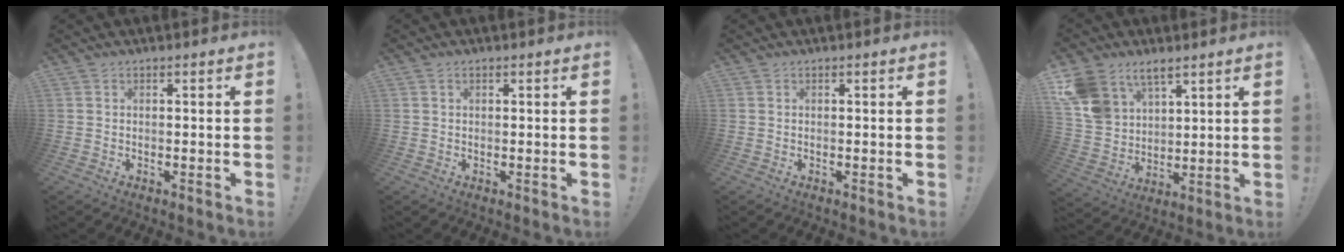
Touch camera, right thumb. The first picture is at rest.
{"total": 0.6, "force": [0.3, 0.4, 0.3], "torque": [0.000, 0.000, 0.004]}
{"total": 0.0}
{"total": 11.9, "force": [8.1, 7.6, 4.3], "torque": [-0.085, -0.045, 0.165]}